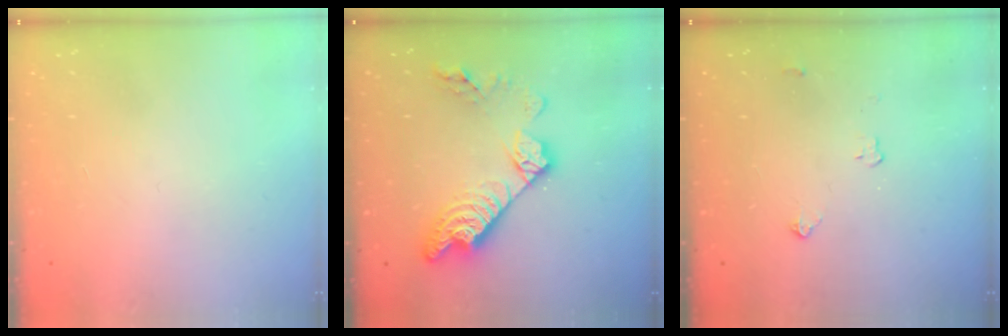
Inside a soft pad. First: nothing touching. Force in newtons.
{"total": 16.4, "press": 16.3, "slide": 1.1}
{"total": 2.8, "press": 2.8, "slide": 0.4}